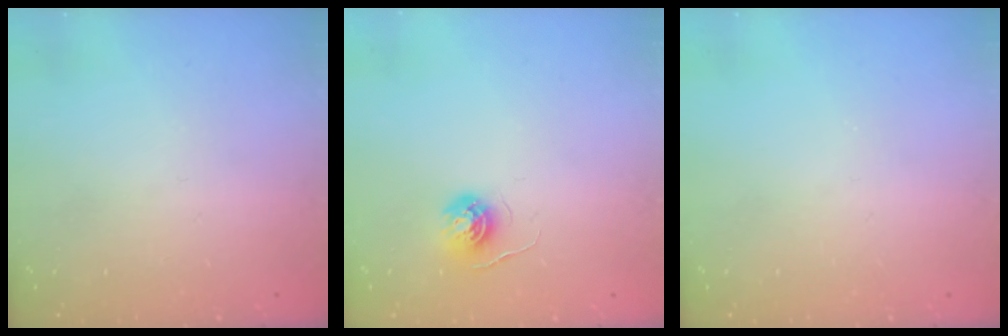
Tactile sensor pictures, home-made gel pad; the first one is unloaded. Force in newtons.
{"total": 4.3, "press": 4.3, "slide": 0.5}
{"total": 0.0}